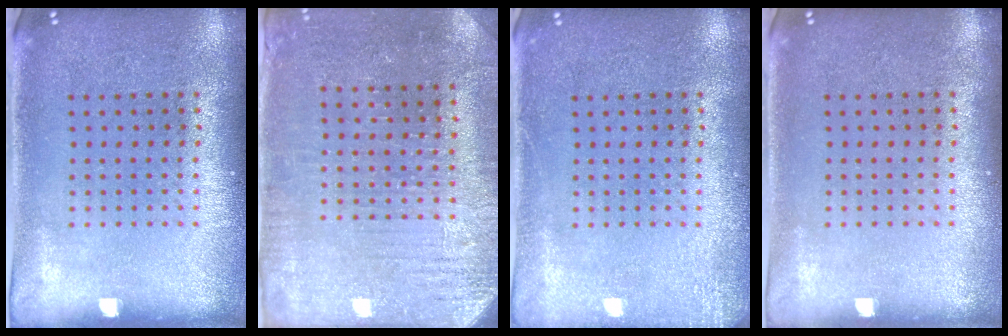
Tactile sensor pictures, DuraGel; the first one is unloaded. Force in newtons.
{"total": 3.0, "press": 2.9, "slide": 0.7}
{"total": 1.7, "press": 1.7, "slide": 0.3}
{"total": 0.0}